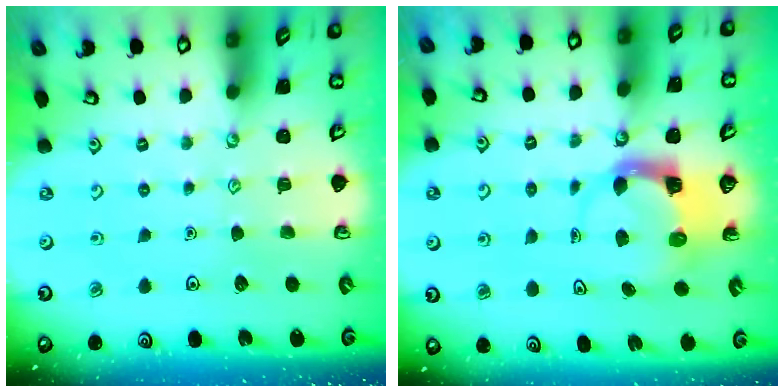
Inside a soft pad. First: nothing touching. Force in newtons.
{"total": 3.7, "press": 3.6, "slide": 0.5}